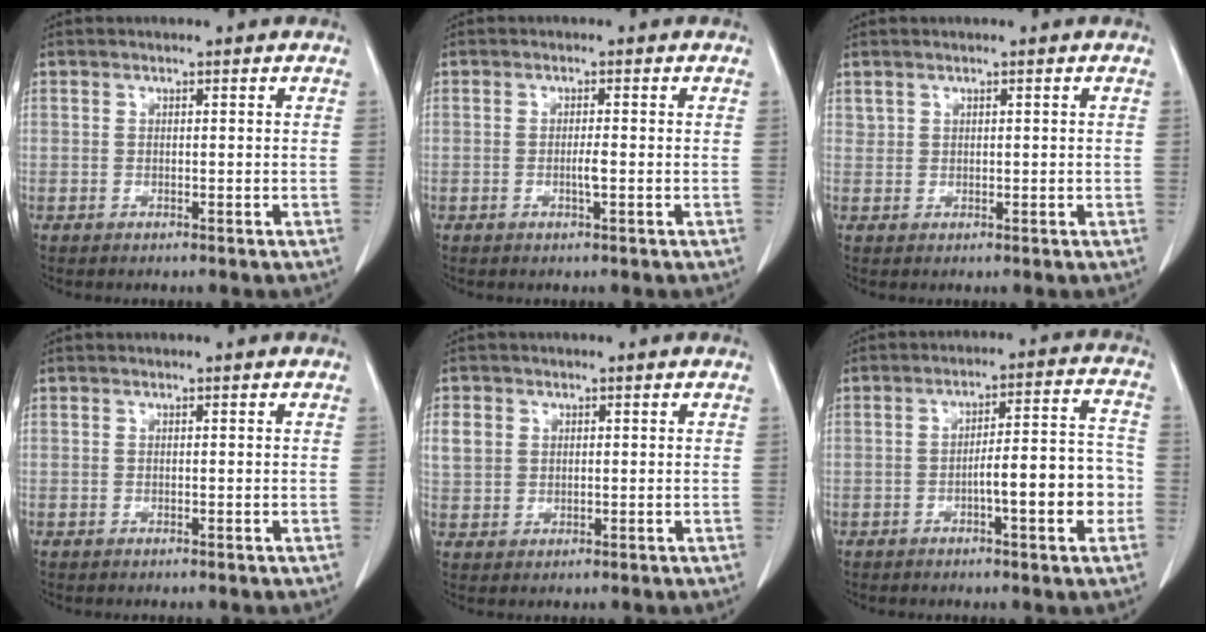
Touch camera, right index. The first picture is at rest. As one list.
[{"total": 1.5, "force": [-0.4, 0.0, 1.4], "torque": [-0.030, -0.001, -0.006]}, {"total": 0.9, "force": [0.7, 0.6, 0.1], "torque": [0.003, 0.004, 0.016]}, {"total": 0.0}, {"total": 5.1, "force": [1.6, 4.5, 2.0], "torque": [-0.052, 0.011, 0.039]}, {"total": 10.0, "force": [-2.9, 1.7, 9.4], "torque": [-0.136, 0.026, -0.038]}]